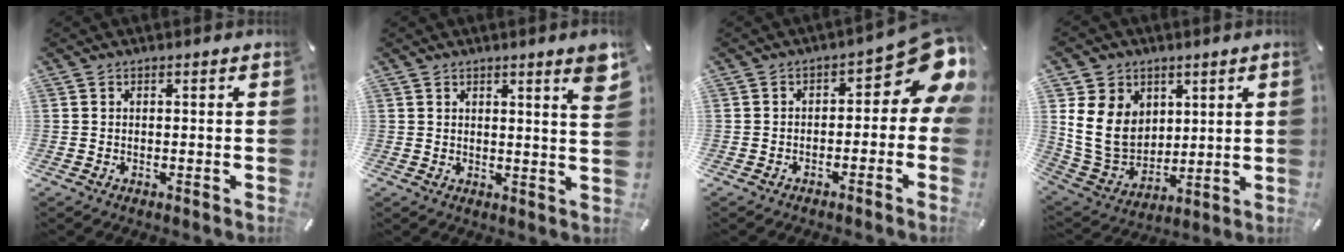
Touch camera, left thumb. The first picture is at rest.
{"total": 4.6, "force": [2.9, 0.4, 3.5], "torque": [-0.050, -0.019, 0.044]}
{"total": 11.2, "force": [3.1, 5.7, 9.1], "torque": [-0.103, -0.034, 0.052]}
{"total": 13.9, "force": [3.1, 12.0, 6.4], "torque": [-0.150, -0.016, 0.061]}